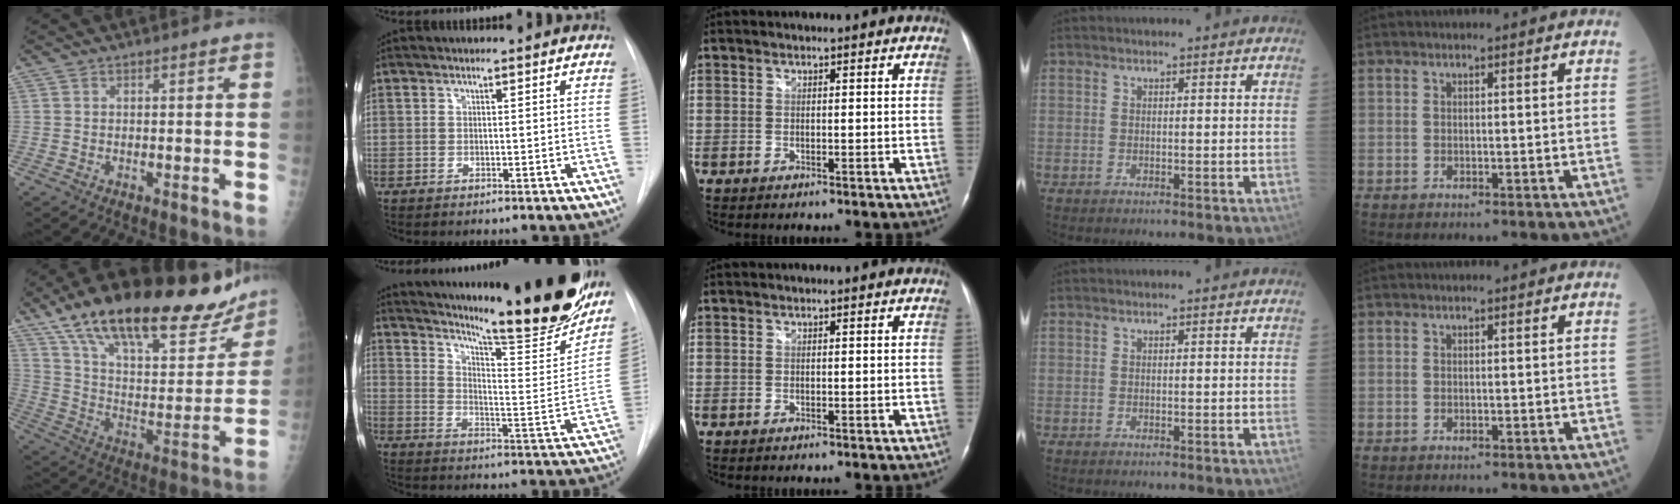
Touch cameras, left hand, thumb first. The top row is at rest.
{"thumb": {"total": 34.7, "force": [23.6, 12.7, 22.0], "torque": [-0.316, -0.034, 0.367]}, "index": {"total": 28.8, "force": [24.0, 2.9, 15.7], "torque": [-0.246, -0.086, 0.315]}}